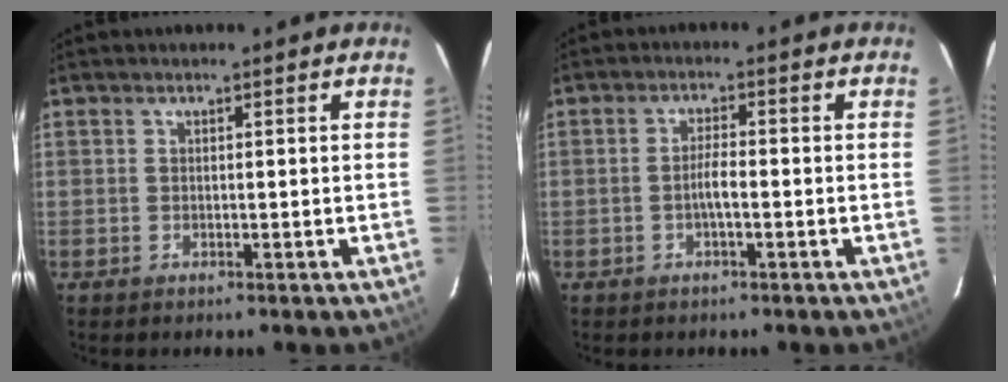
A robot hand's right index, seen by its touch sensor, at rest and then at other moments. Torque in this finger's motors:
{"motor_torque": [0.67, -0.14, 0.29, 0.03]}